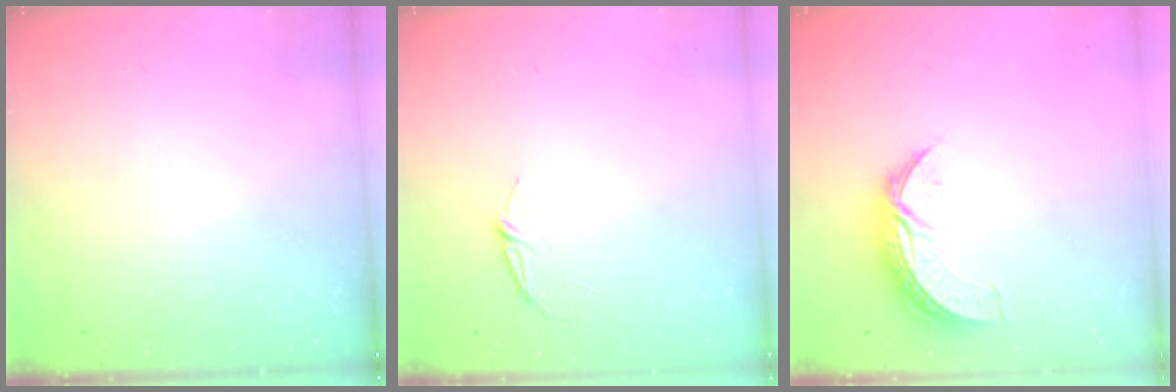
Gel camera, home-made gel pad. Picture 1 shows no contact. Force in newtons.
{"total": 3.9, "press": 3.9, "slide": 0.4}
{"total": 7.9, "press": 7.9, "slide": 0.3}